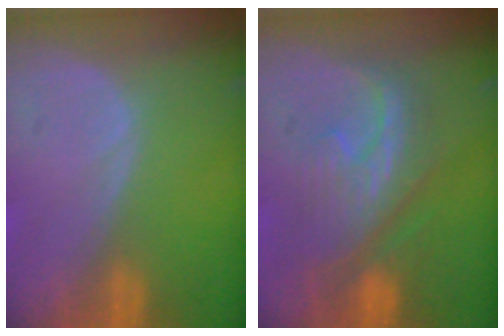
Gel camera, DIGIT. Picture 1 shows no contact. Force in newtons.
{"total": 8.0, "press": 8.0, "slide": 1.0}